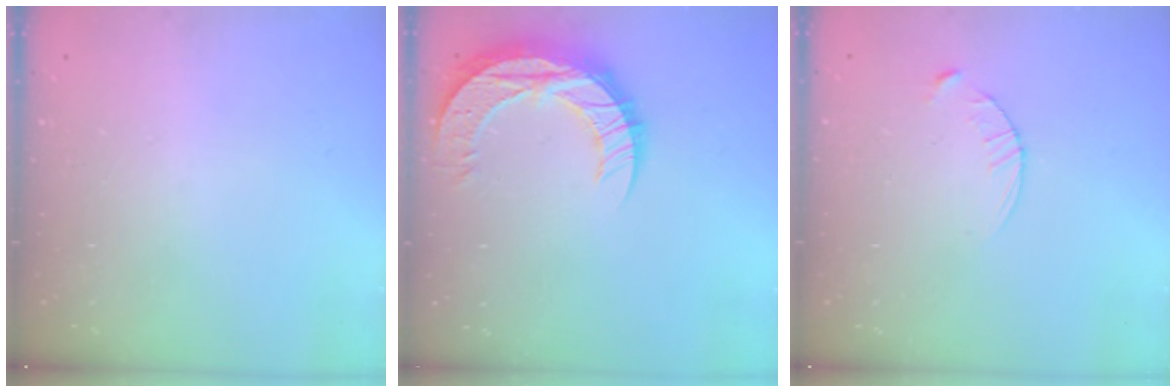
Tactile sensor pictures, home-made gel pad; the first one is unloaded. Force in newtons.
{"total": 12.8, "press": 12.8, "slide": 0.9}
{"total": 4.0, "press": 4.0, "slide": 0.5}